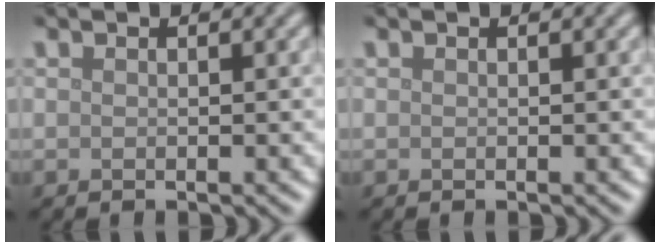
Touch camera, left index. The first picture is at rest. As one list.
[{"total": 0.0}]